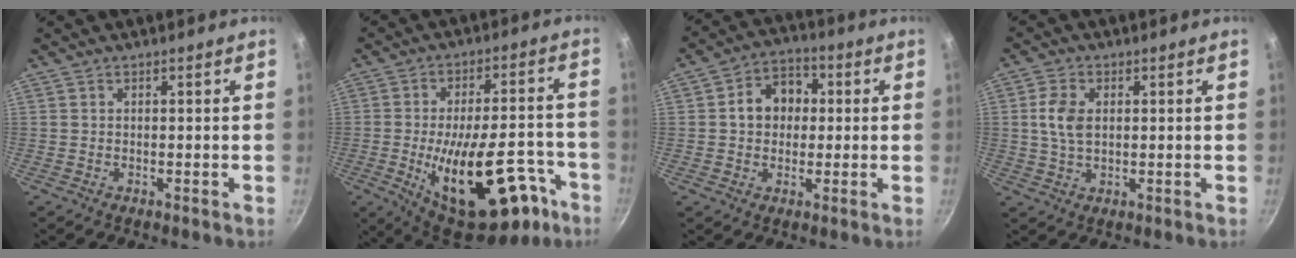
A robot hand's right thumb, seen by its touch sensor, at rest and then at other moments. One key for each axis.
{"total": 25.2, "fx": -10.1, "fy": 11.6, "fz": 19.9, "tx": -0.250, "ty": 0.037, "tz": -0.129}
{"total": 9.0, "fx": 0.9, "fy": 7.3, "fz": 5.2, "tx": -0.043, "ty": 0.018, "tz": 0.001}
{"total": 5.7, "fx": 0.9, "fy": 3.7, "fz": 4.3, "tx": -0.077, "ty": 0.002, "tz": 0.016}